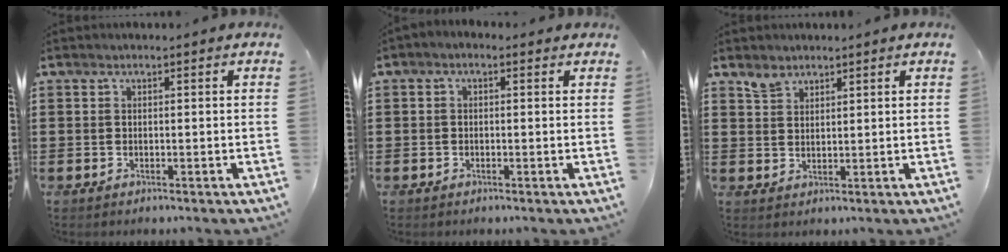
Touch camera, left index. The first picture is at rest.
{"total": 0.8, "force": [-0.5, 0.4, 0.5], "torque": [-0.010, -0.001, -0.010]}
{"total": 2.6, "force": [2.2, 1.3, 0.5], "torque": [-0.015, 0.002, 0.044]}